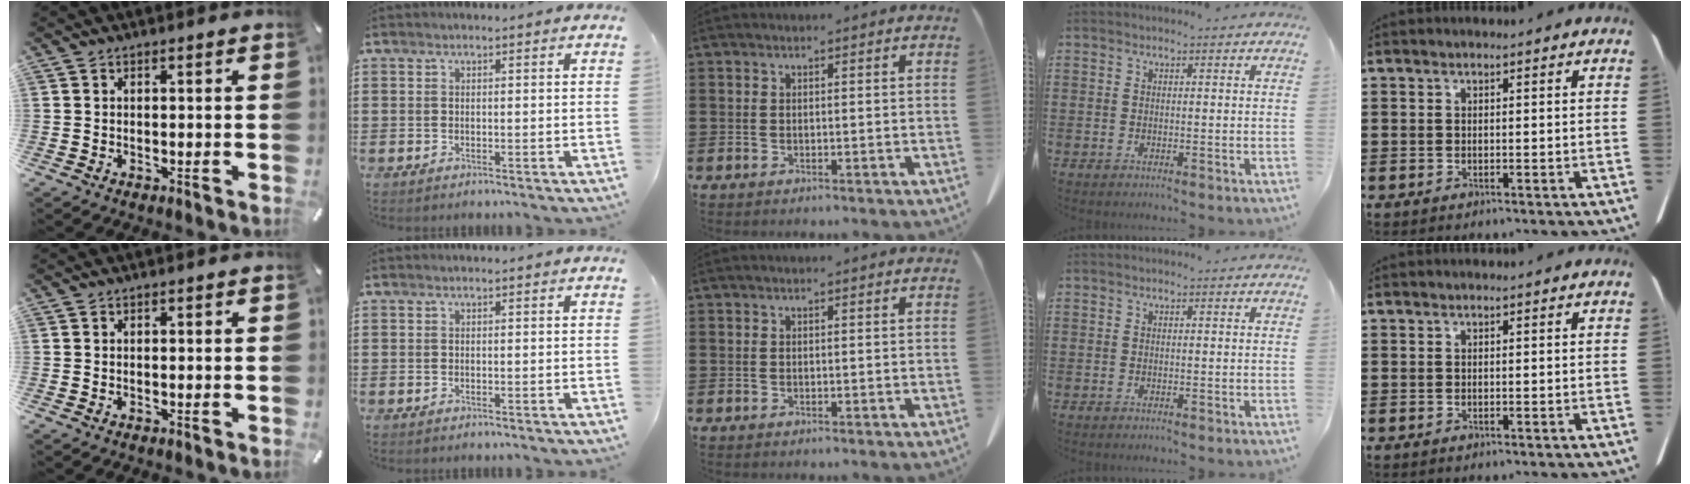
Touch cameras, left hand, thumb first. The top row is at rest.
{}